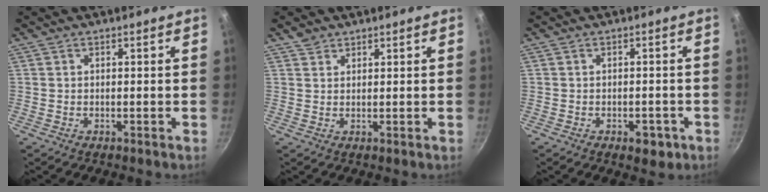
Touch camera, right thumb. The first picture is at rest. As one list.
[{"total": 1.9, "force": [1.5, 1.2, 0.4], "torque": [0.002, -0.004, 0.025]}, {"total": 4.4, "force": [-2.1, 2.4, 3.0], "torque": [-0.027, 0.017, -0.020]}]